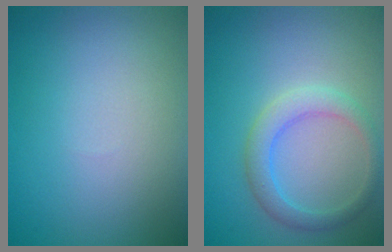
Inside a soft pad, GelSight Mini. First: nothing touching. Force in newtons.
{"total": 2.9, "press": 2.9, "slide": 0.1}